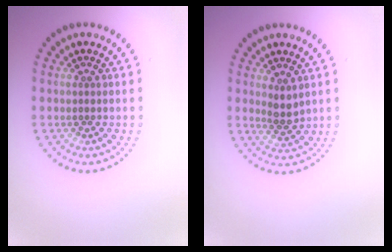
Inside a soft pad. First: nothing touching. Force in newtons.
{"total": 1.9, "press": 1.5, "slide": 1.1}